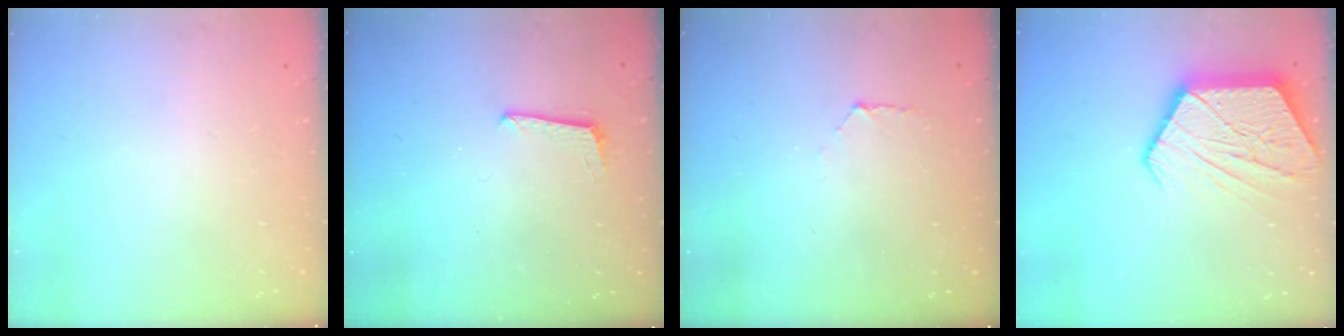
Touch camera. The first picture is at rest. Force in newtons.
{"total": 5.8, "press": 5.7, "slide": 0.5}
{"total": 5.1, "press": 5.0, "slide": 0.5}
{"total": 16.1, "press": 16.1, "slide": 1.2}